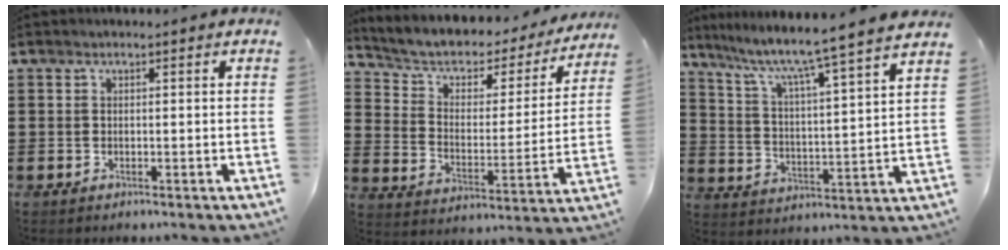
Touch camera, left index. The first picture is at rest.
{"total": 4.3, "force": [2.4, 2.9, 2.1], "torque": [-0.061, -0.019, 0.032]}
{"total": 6.0, "force": [5.0, -0.9, 3.2], "torque": [-0.083, -0.049, 0.072]}